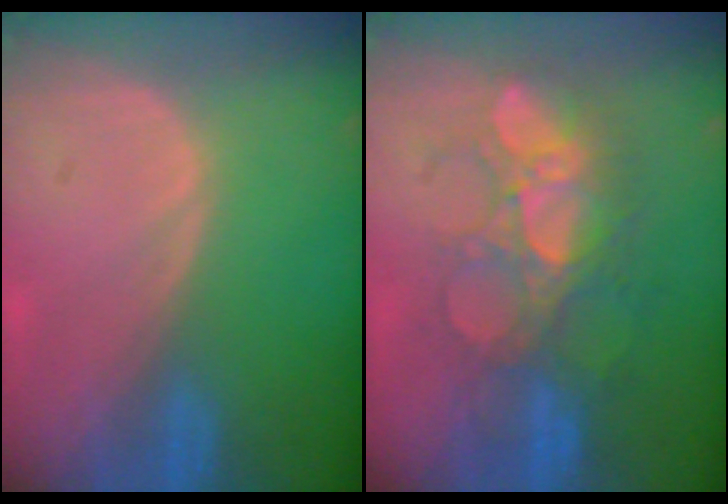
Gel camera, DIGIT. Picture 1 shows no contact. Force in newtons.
{"total": 8.9, "press": 8.8, "slide": 1.4}